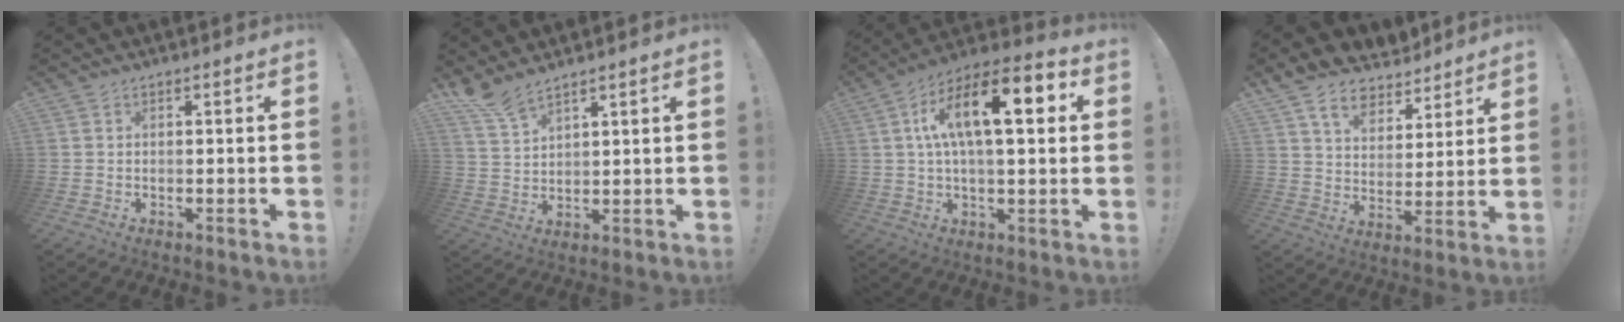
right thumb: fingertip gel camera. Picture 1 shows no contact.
{"total": 6.4, "force": [5.7, 1.2, 2.6], "torque": [-0.049, -0.036, 0.106]}
{"total": 17.8, "force": [4.6, 6.9, 15.7], "torque": [-0.275, 0.000, 0.066]}
{"total": 10.1, "force": [7.6, 5.8, 3.2], "torque": [-0.068, -0.057, 0.147]}